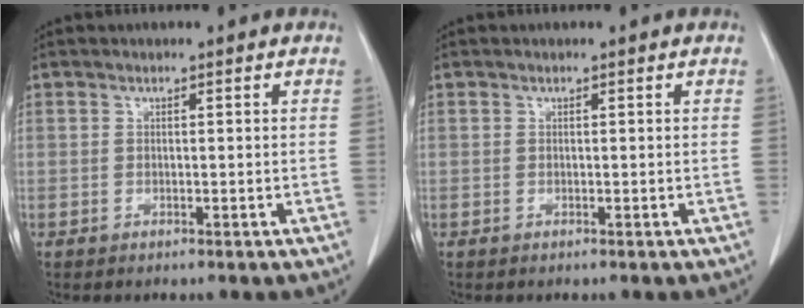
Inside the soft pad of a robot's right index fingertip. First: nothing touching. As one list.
[{"total": 0.0}]